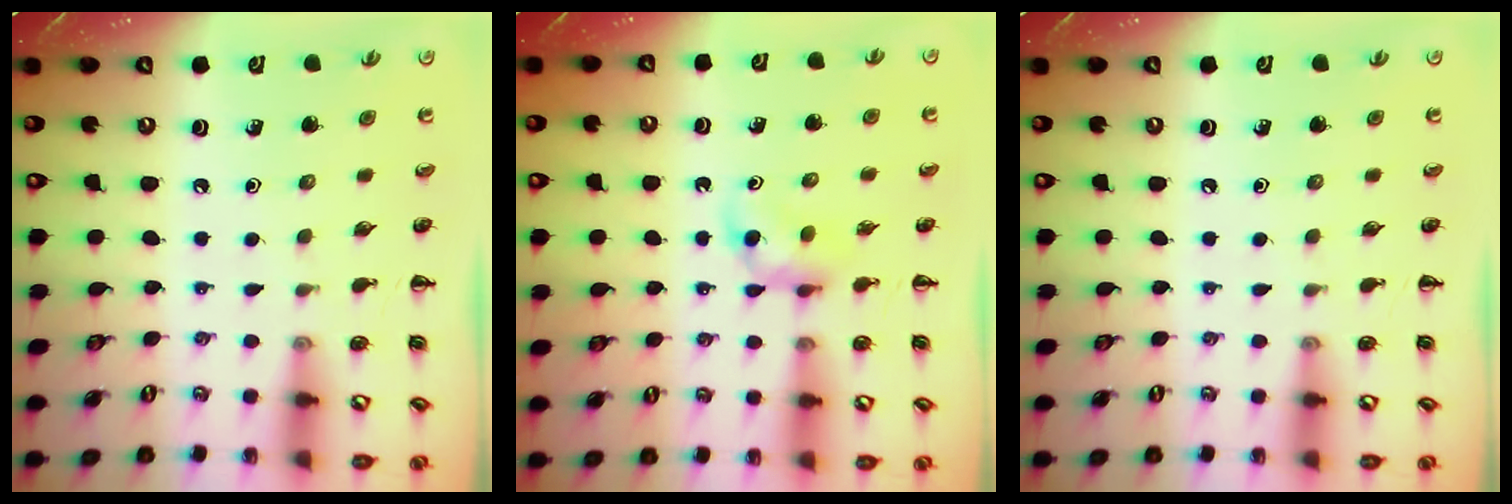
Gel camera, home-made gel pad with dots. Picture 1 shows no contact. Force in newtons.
{"total": 3.4, "press": 3.1, "slide": 1.5}
{"total": 0.0}